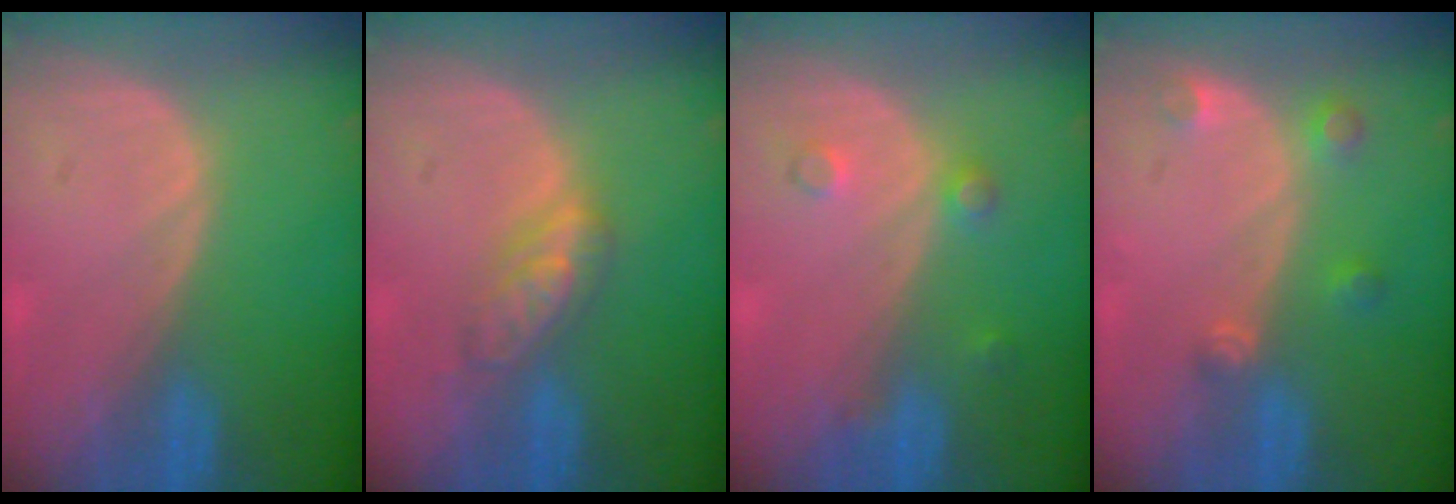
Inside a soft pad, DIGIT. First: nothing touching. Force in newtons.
{"total": 4.8, "press": 4.5, "slide": 1.6}
{"total": 2.3, "press": 2.3, "slide": 0.2}
{"total": 3.0, "press": 2.9, "slide": 1.0}